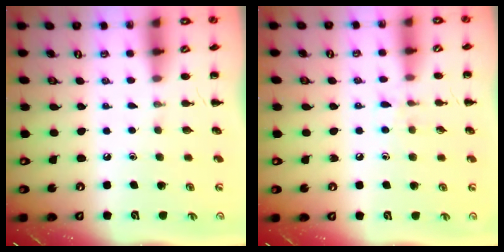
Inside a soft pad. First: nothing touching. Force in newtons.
{"total": 6.5, "press": 6.1, "slide": 2.2}